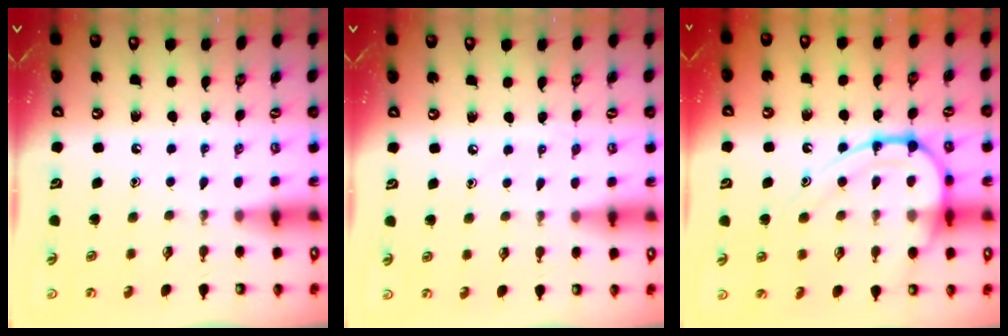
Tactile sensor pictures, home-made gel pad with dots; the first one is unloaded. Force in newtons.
{"total": 3.7, "press": 3.6, "slide": 0.9}
{"total": 14.1, "press": 14.0, "slide": 1.6}